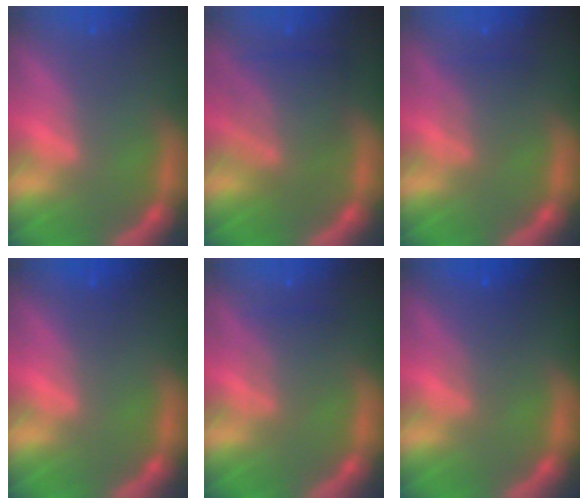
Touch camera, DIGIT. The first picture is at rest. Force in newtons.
{"total": 6.0}
{"total": 2.5}
{"total": 1.0}
{"total": 2.5}
{"total": 2.5}